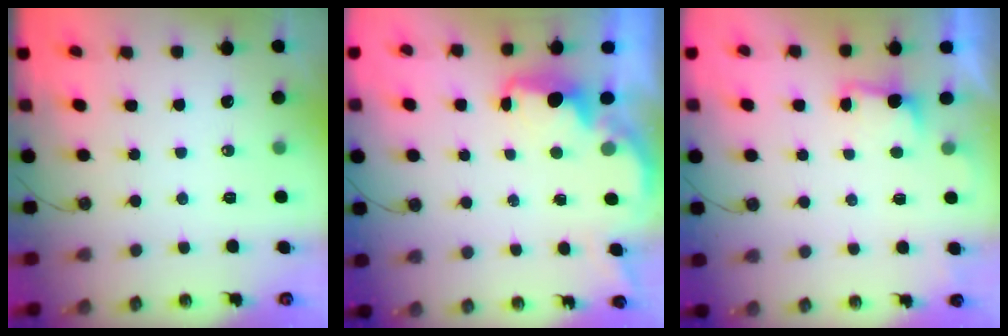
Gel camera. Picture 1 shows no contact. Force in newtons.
{"total": 2.2, "press": 2.0, "slide": 0.8}
{"total": 2.5, "press": 2.3, "slide": 0.8}